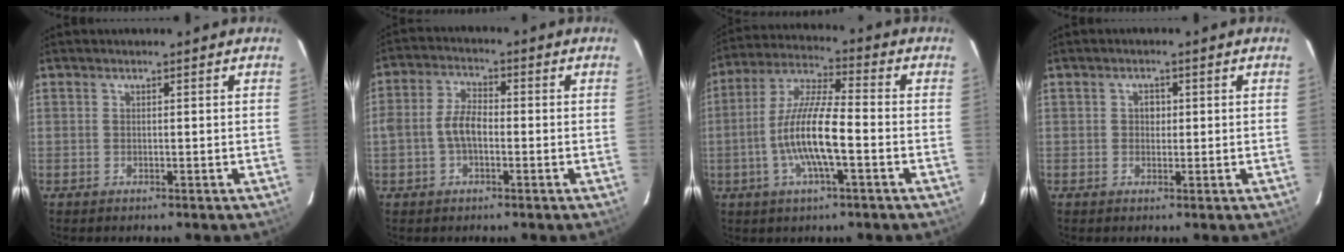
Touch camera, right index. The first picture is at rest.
{"total": 5.5, "force": [-1.4, 3.1, 4.3], "torque": [-0.088, 0.014, -0.025]}
{"total": 12.4, "force": [-3.5, 2.3, 11.7], "torque": [-0.238, -0.001, -0.068]}
{"total": 1.7, "force": [0.1, 1.5, 0.7], "torque": [-0.010, 0.007, 0.001]}